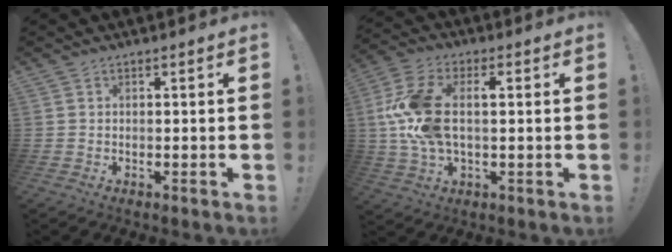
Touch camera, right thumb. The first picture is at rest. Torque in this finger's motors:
{"motor_torque": [1.87, 2.67, 1.64, -0.05, 0.63]}